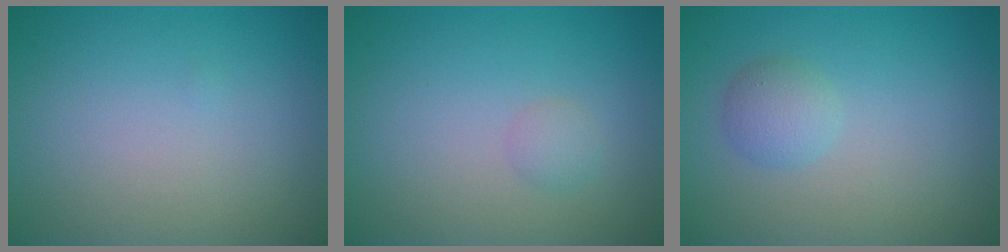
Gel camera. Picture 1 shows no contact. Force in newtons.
{"total": 1.0, "press": 1.0, "slide": 0.0}
{"total": 1.9, "press": 1.9, "slide": 0.1}